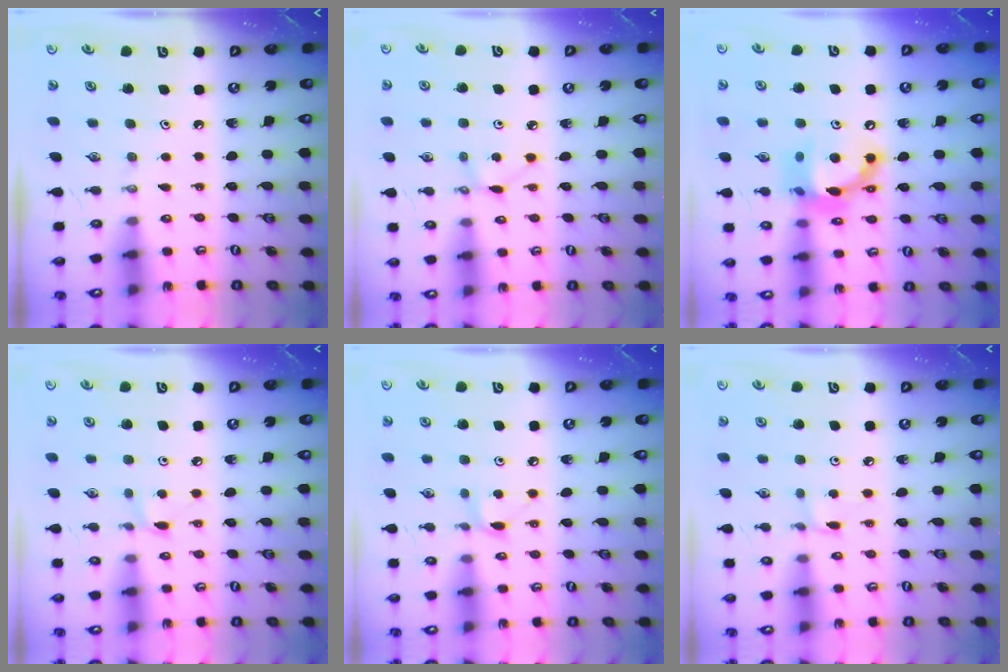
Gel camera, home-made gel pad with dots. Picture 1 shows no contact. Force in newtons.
{"total": 2.1, "press": 2.1, "slide": 0.3}
{"total": 15.0, "press": 14.9, "slide": 1.2}
{"total": 3.7, "press": 3.7, "slide": 0.5}
{"total": 4.3, "press": 4.3, "slide": 0.5}
{"total": 1.2, "press": 1.2, "slide": 0.1}